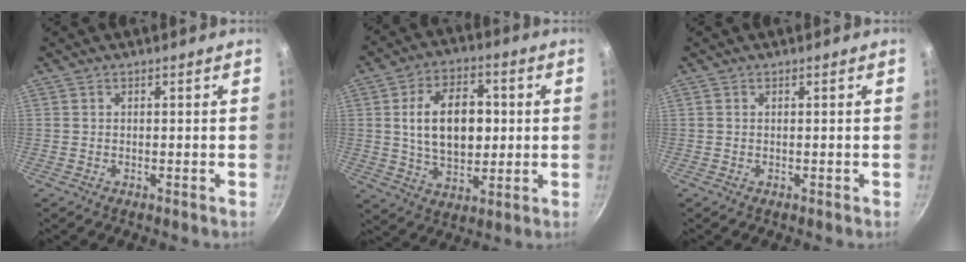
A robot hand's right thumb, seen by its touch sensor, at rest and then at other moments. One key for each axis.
{"total": 14.9, "fx": 1.5, "fy": 9.4, "fz": 11.4, "tx": -0.158, "ty": 0.005, "tz": 0.025}
{"total": 0.0}